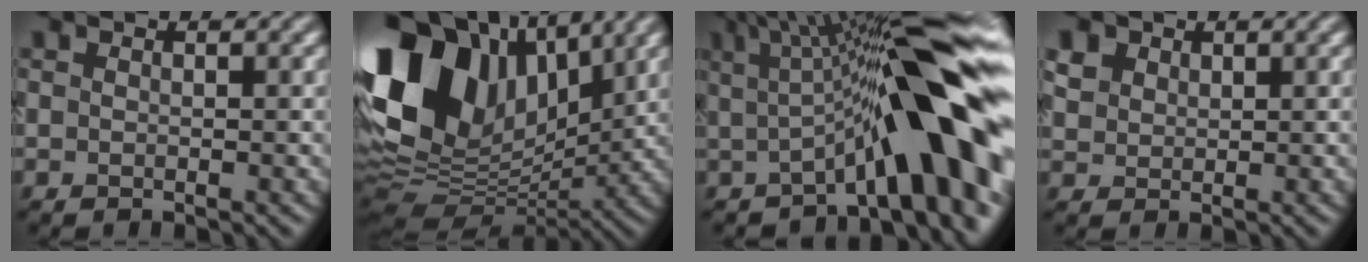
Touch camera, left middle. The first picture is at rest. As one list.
[{"total": 14.8, "force": [4.4, 10.1, 9.9], "torque": [-0.211, 0.033, 0.077]}, {"total": 13.5, "force": [-0.3, 3.1, 13.2], "torque": [-0.148, 0.034, -0.010]}, {"total": 2.1, "force": [1.2, 1.7, 0.4], "torque": [-0.012, 0.015, 0.029]}]